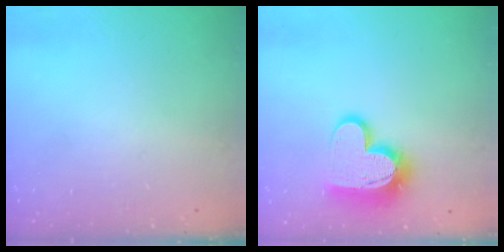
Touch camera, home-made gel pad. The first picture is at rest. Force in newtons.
{"total": 14.7, "press": 14.6, "slide": 1.1}